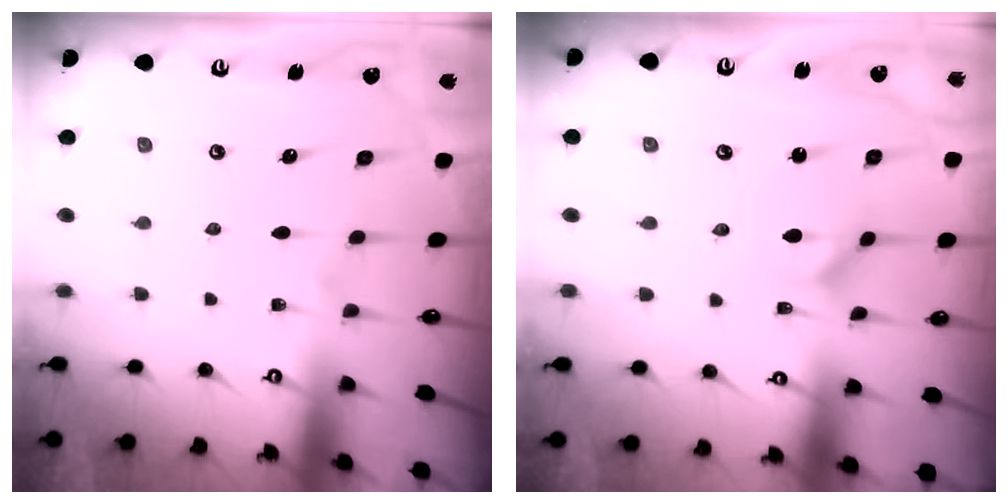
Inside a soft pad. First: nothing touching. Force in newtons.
{"total": 1.8, "press": 1.8, "slide": 0.3}